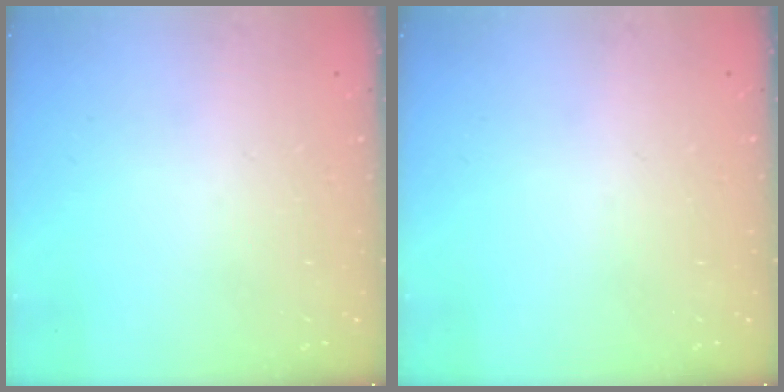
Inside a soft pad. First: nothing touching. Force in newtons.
{"total": 0.0}